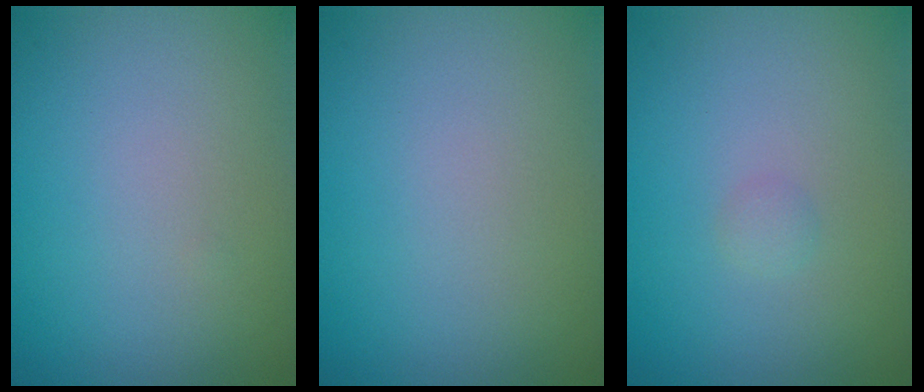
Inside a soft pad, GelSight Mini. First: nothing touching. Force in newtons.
{"total": 0.0}
{"total": 0.6, "press": 0.6, "slide": 0.0}